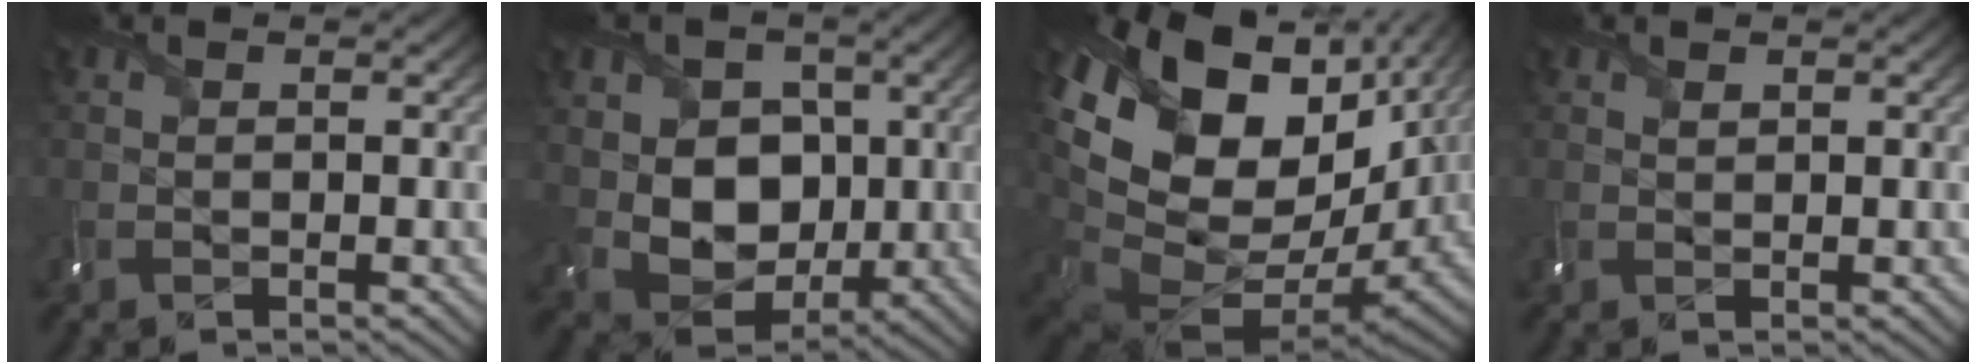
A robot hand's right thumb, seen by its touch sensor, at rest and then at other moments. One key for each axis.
{"total": 10.4, "fx": 0.7, "fy": 8.4, "fz": 6.1, "tx": -0.135, "ty": -0.007, "tz": 0.008}
{"total": 20.3, "fx": 4.5, "fy": 13.8, "fz": 14.2, "tx": -0.300, "ty": -0.051, "tz": 0.134}
{"total": 0.7, "fx": 0.5, "fy": 0.3, "fz": 0.3, "tx": -0.008, "ty": -0.002, "tz": 0.013}